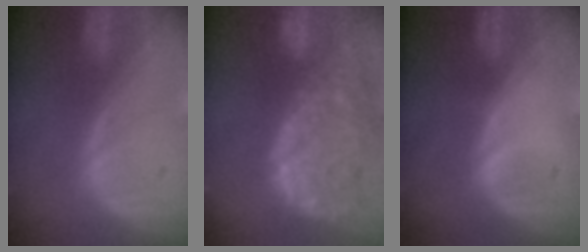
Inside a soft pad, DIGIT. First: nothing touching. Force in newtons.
{"total": 14.4, "press": 11.9, "slide": 8.2}
{"total": 0.0}